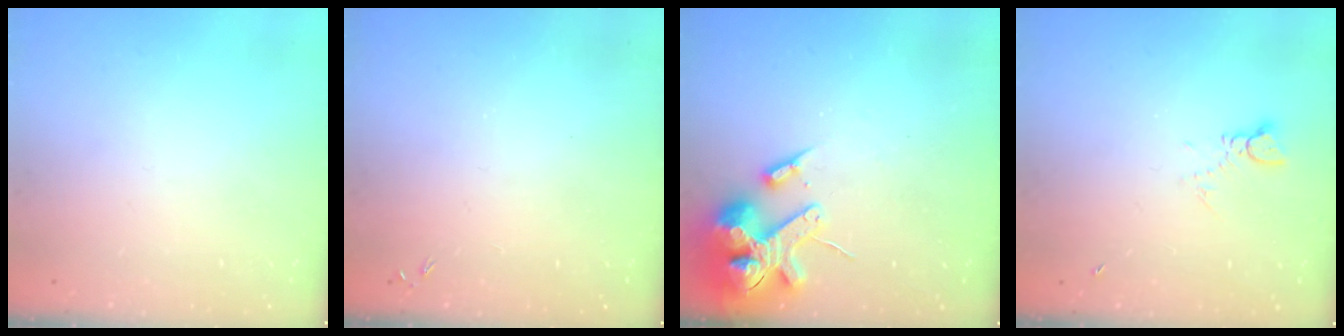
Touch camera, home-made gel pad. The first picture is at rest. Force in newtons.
{"total": 0.0}
{"total": 14.6, "press": 14.4, "slide": 2.3}
{"total": 2.4, "press": 2.3, "slide": 0.3}